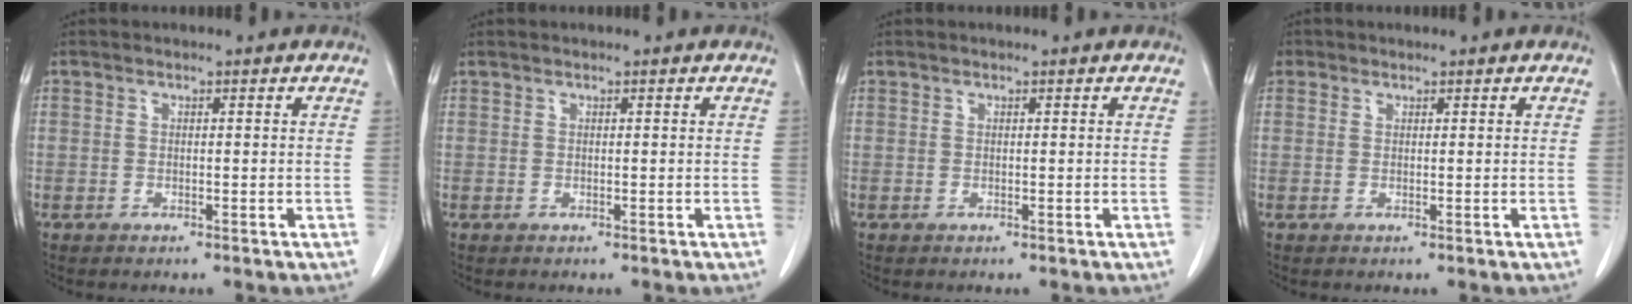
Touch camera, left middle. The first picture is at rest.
{"total": 0.0}
{"total": 0.0}
{"total": 1.8, "force": [1.0, 1.5, 0.2], "torque": [0.003, 0.010, 0.017]}